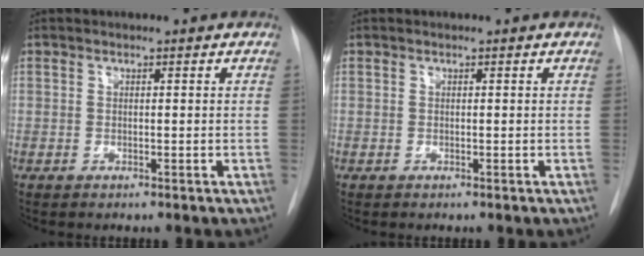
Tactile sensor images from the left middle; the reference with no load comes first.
{"total": 0.0}